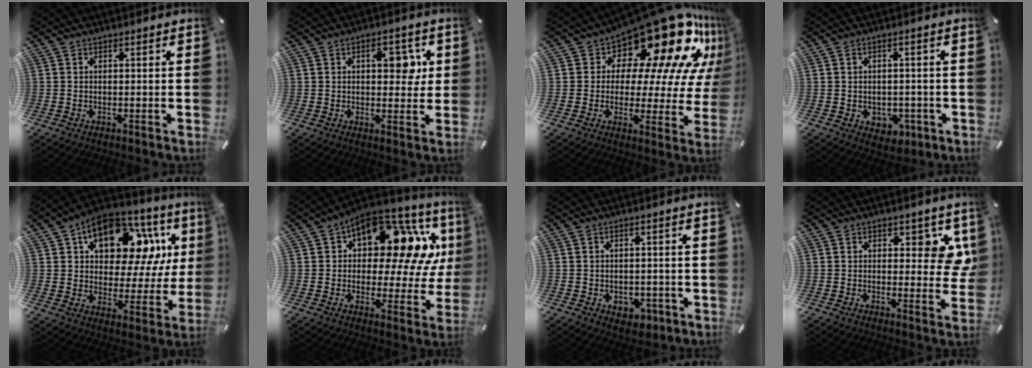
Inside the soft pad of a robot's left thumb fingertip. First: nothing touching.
{"total": 7.8, "force": [2.1, 4.4, 6.1], "torque": [-0.071, -0.008, 0.025]}
{"total": 24.4, "force": [15.9, 10.8, 15.0], "torque": [-0.200, -0.130, 0.263]}
{"total": 4.3, "force": [-1.1, 3.6, 2.0], "torque": [-0.018, 0.003, -0.019]}
{"total": 17.5, "force": [8.7, 10.3, 11.2], "torque": [-0.166, -0.047, 0.144]}
{"total": 18.3, "force": [8.1, 9.6, 13.2], "torque": [-0.177, -0.068, 0.128]}
{"total": 3.8, "force": [-1.2, 3.1, 1.9], "torque": [-0.014, 0.000, -0.021]}
{"total": 6.5, "force": [2.8, 3.9, 4.3], "torque": [-0.043, -0.012, 0.043]}